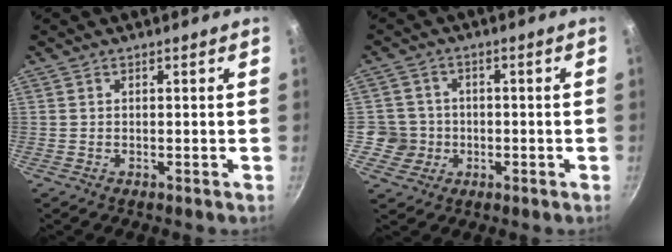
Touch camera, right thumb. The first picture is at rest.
{"total": 5.6, "force": [-0.9, 5.5, 0.5], "torque": [0.028, 0.019, -0.017]}